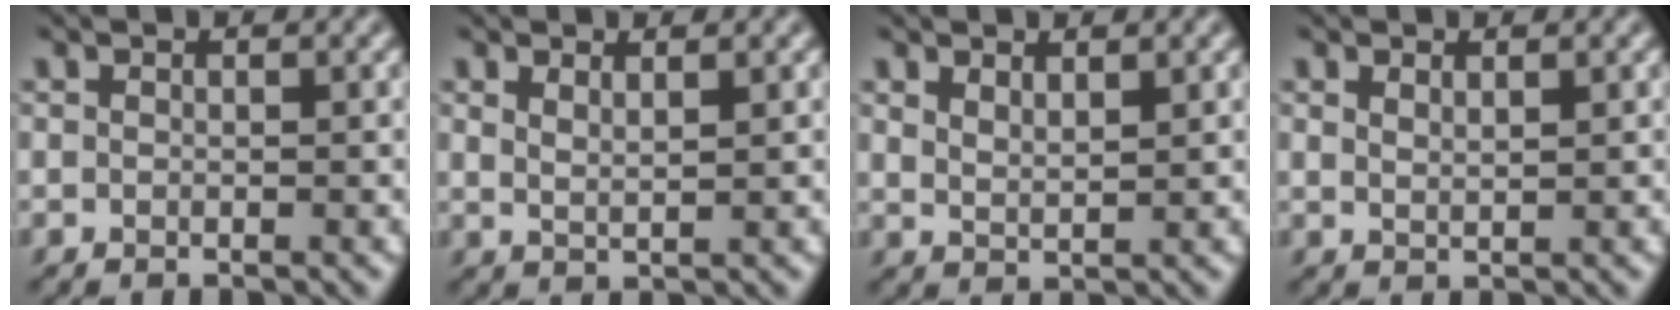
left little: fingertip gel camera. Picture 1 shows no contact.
{"total": 1.2, "force": [1.0, 0.1, 0.8], "torque": [-0.020, -0.001, 0.020]}
{"total": 1.6, "force": [1.3, 0.4, 0.9], "torque": [-0.022, -0.003, 0.027]}
{"total": 0.8, "force": [0.7, 0.1, 0.5], "torque": [-0.015, 0.000, 0.015]}